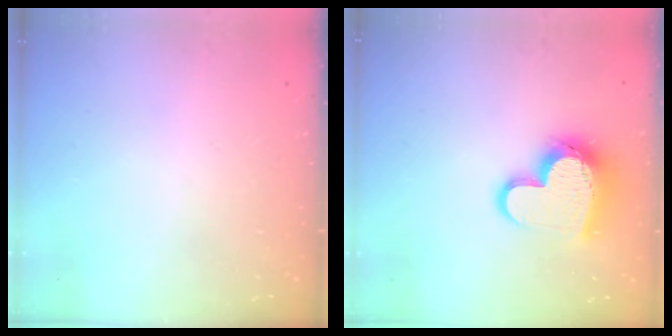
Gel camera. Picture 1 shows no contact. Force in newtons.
{"total": 15.5, "press": 15.4, "slide": 1.6}